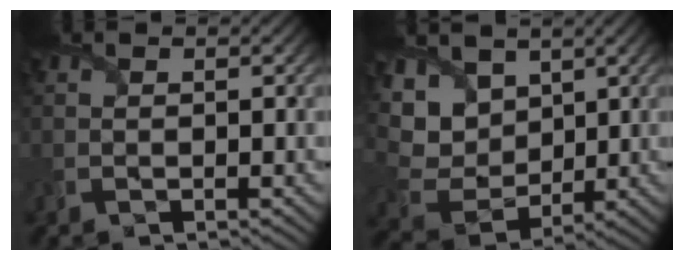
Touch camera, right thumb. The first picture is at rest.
{"total": 10.4, "force": [4.2, 7.9, 5.3], "torque": [-0.192, 0.021, 0.088]}